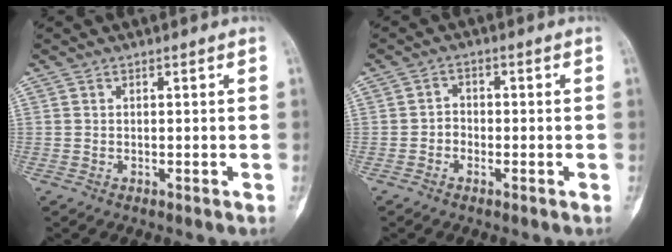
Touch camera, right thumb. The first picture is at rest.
{"total": 2.2, "force": [-0.9, 1.8, 0.9], "torque": [-0.002, 0.009, -0.024]}